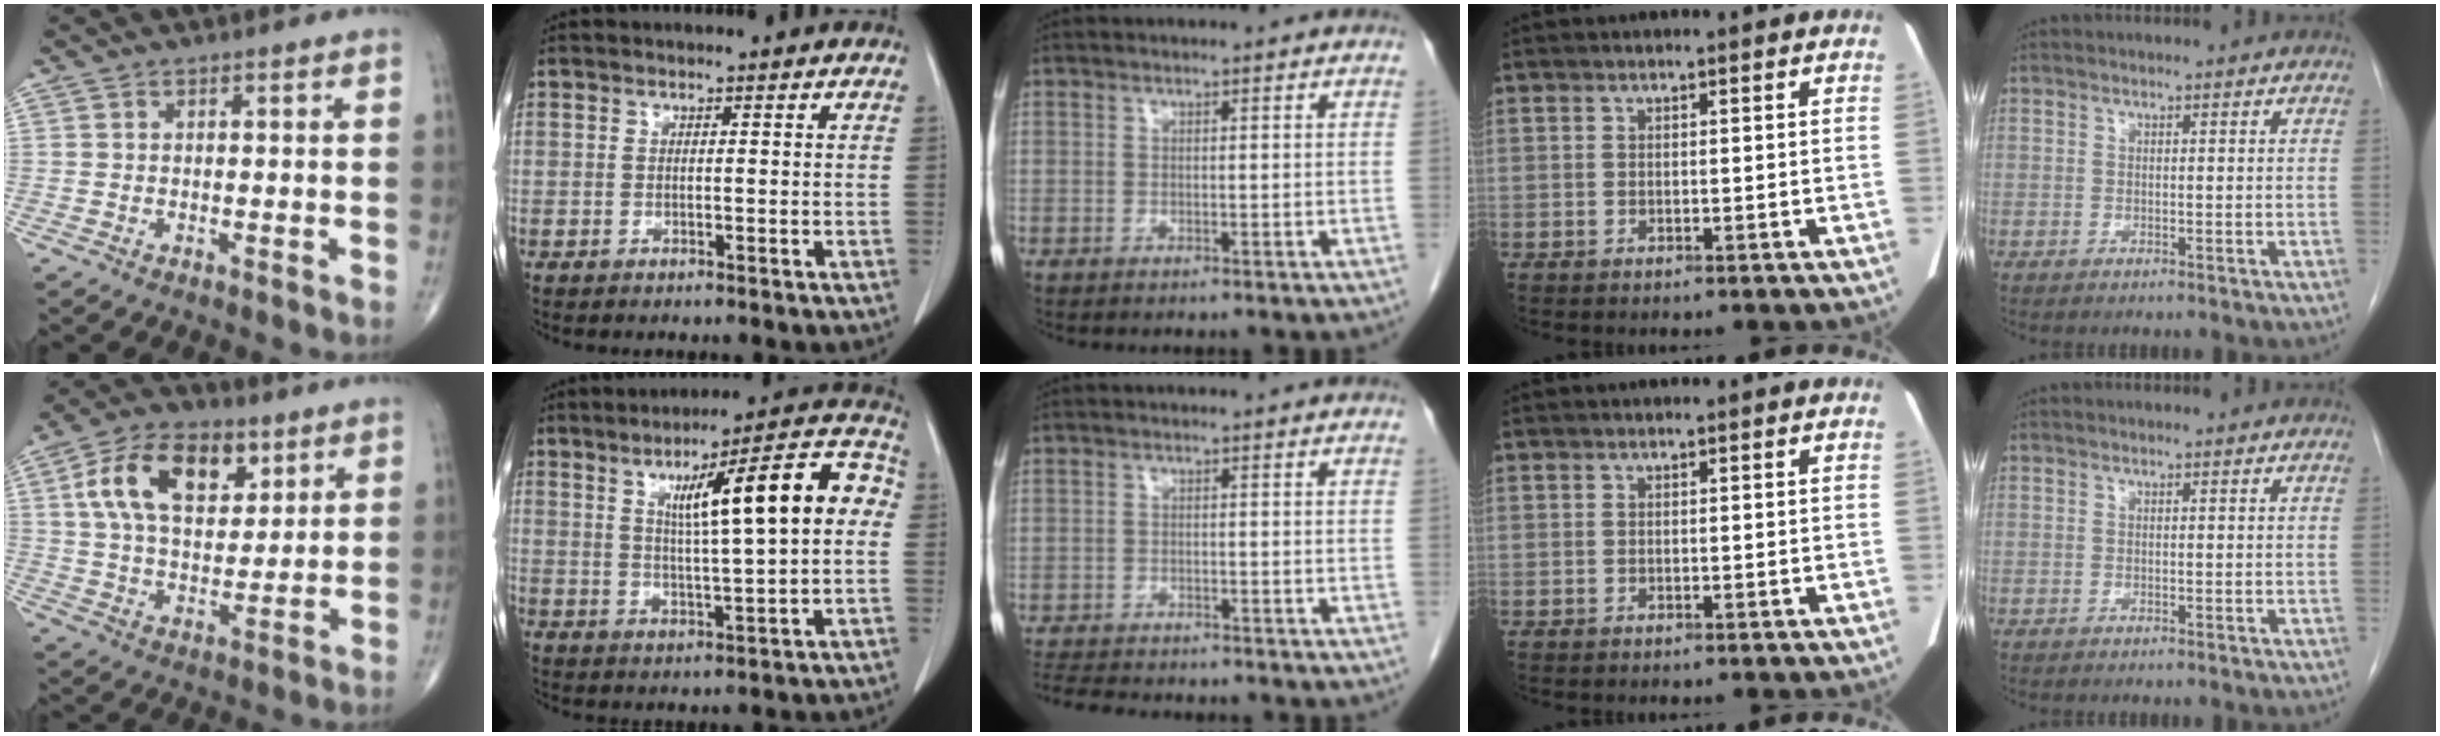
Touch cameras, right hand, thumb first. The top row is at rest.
{"thumb": {"total": 15.8, "force": [5.9, 9.2, 11.3], "torque": [-0.172, -0.008, 0.104]}, "index": {"total": 15.8, "force": [3.2, 1.9, 15.4], "torque": [-0.216, 0.034, 0.044]}, "middle": {"total": 9.5, "force": [-8.6, 2.2, 3.6], "torque": [-0.065, -0.008, -0.124]}}